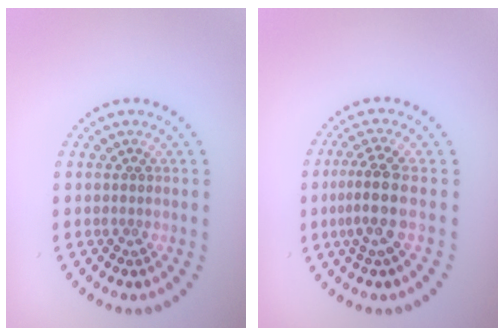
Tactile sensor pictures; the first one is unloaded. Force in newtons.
{"total": 3.2, "press": 2.4, "slide": 2.0}